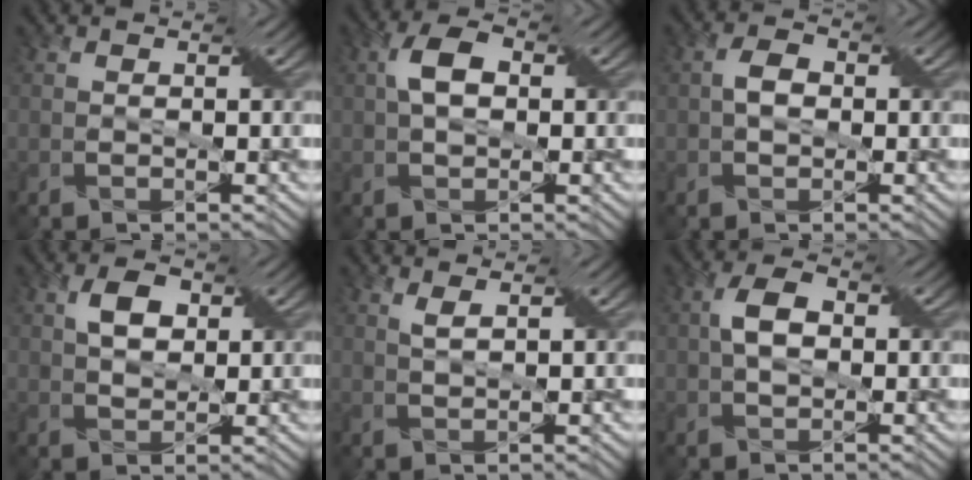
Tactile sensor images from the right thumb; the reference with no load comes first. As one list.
[{"total": 4.7, "force": [0.8, 2.7, 3.8], "torque": [-0.076, 0.009, 0.008]}, {"total": 2.6, "force": [0.0, 1.8, 1.9], "torque": [-0.034, 0.002, -0.002]}, {"total": 3.6, "force": [1.5, 2.1, 2.5], "torque": [-0.046, 0.007, 0.023]}, {"total": 1.7, "force": [1.2, -0.3, 1.2], "torque": [-0.027, 0.004, 0.022]}, {"total": 4.4, "force": [0.4, 2.6, 3.5], "torque": [-0.073, 0.007, 0.002]}]